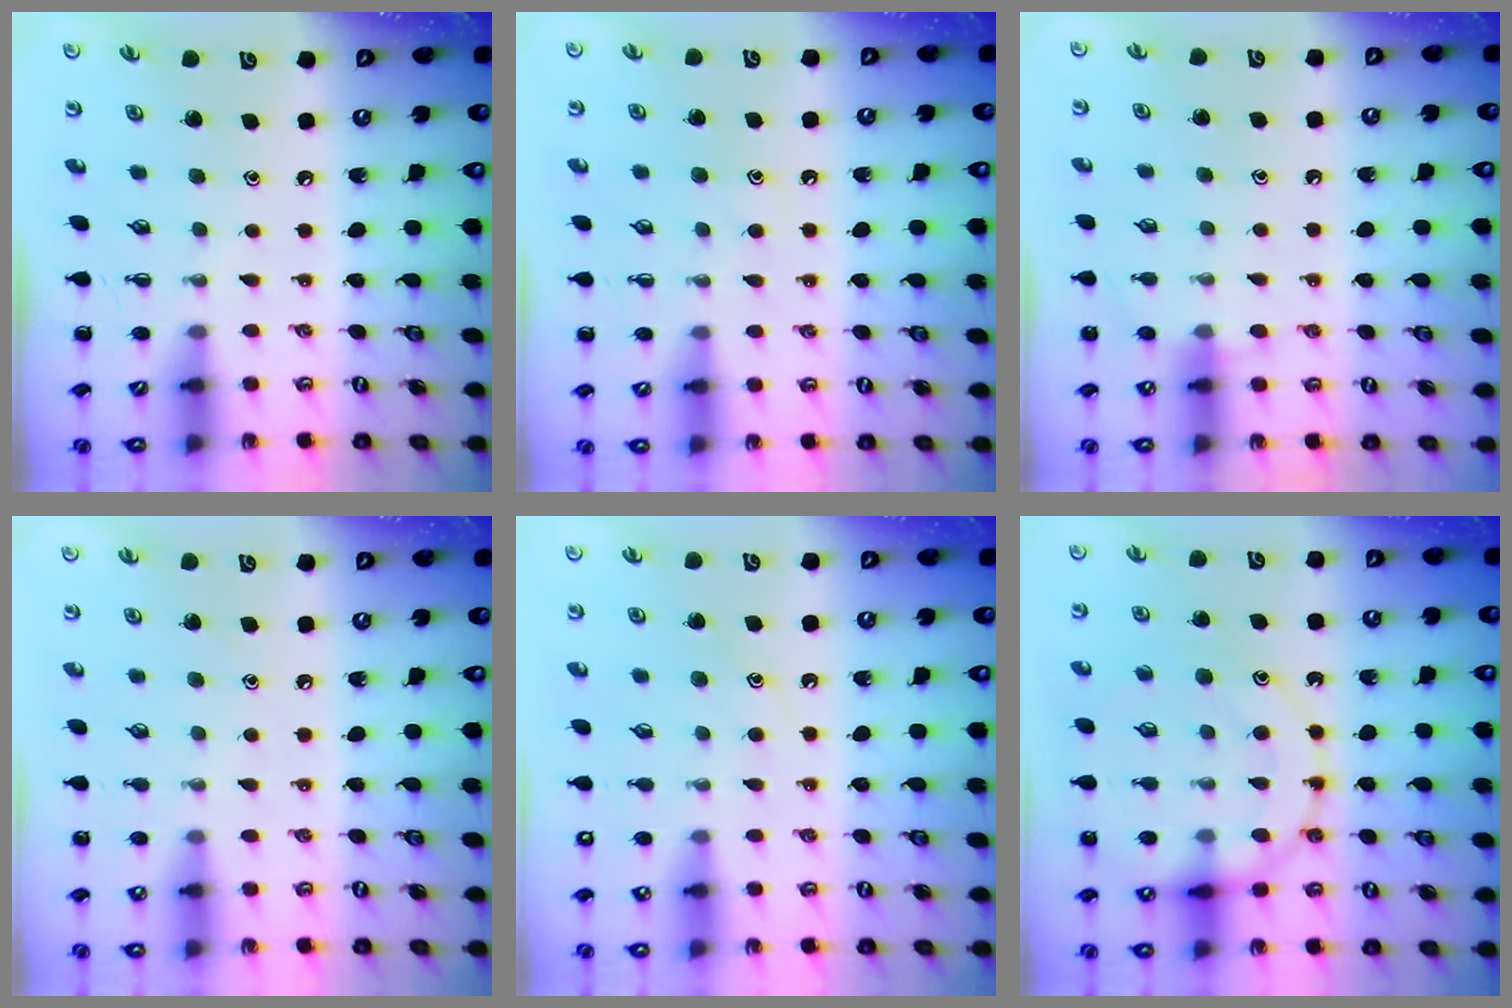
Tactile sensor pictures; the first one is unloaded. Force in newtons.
{"total": 6.4, "press": 6.3, "slide": 1.1}
{"total": 7.5, "press": 7.1, "slide": 2.2}
{"total": 7.0, "press": 6.6, "slide": 2.3}
{"total": 8.9, "press": 8.8, "slide": 1.3}
{"total": 16.6, "press": 16.5, "slide": 2.0}